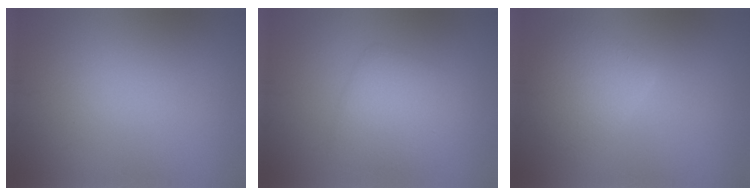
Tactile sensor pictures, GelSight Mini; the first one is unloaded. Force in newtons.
{"total": 3.8, "press": 3.8, "slide": 0.1}
{"total": 3.7, "press": 3.7, "slide": 0.2}